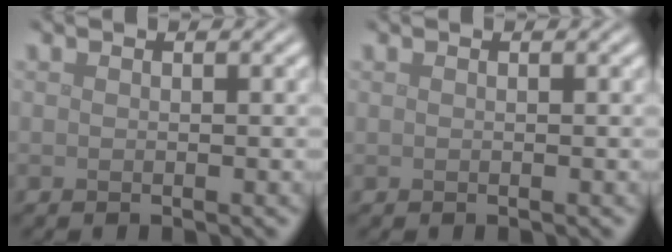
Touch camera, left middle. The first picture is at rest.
{"total": 0.0}